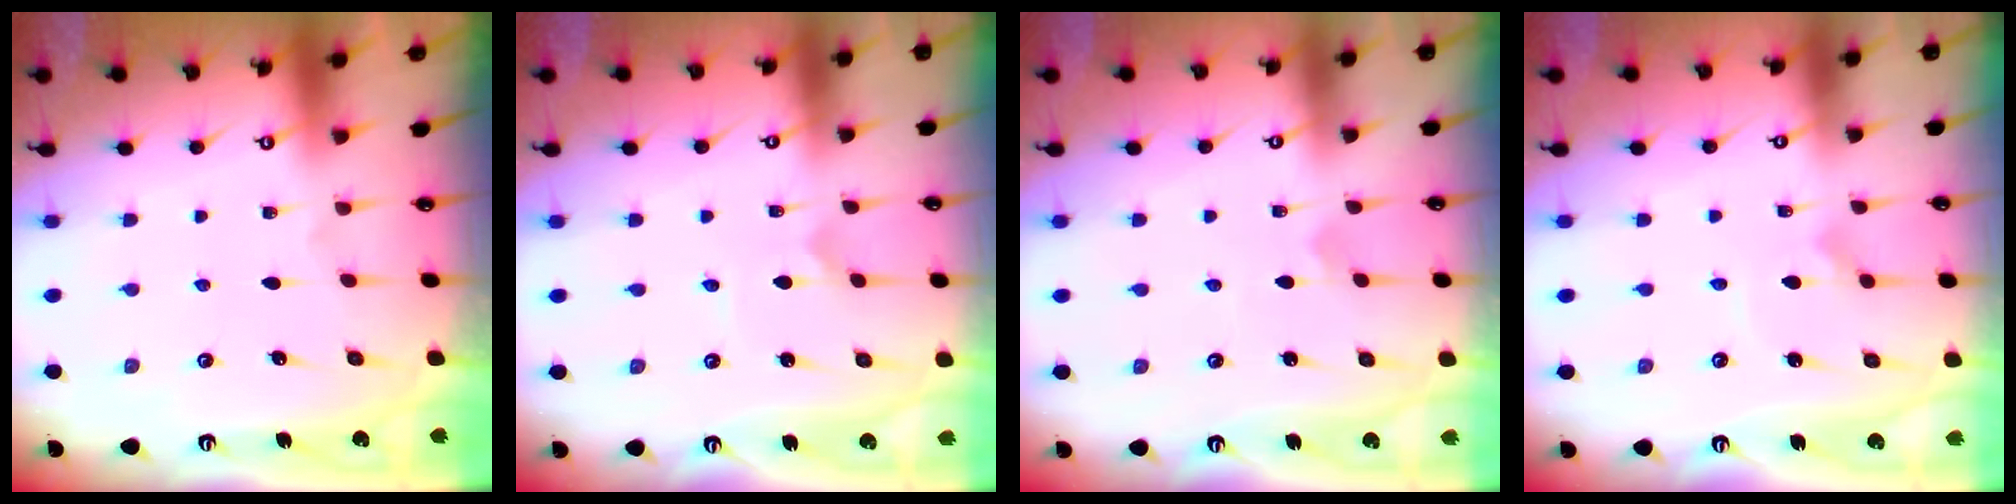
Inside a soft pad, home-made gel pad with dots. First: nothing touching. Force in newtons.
{"total": 0.0}
{"total": 1.5, "press": 1.5, "slide": 0.1}
{"total": 2.3, "press": 2.3, "slide": 0.1}